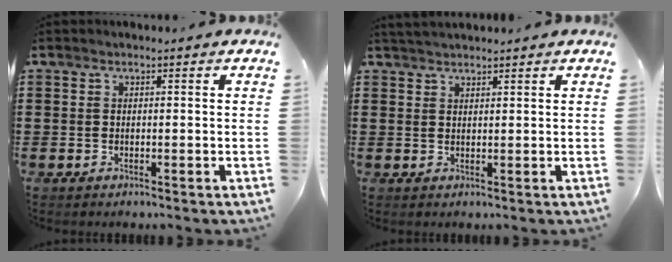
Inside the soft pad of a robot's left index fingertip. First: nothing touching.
{"total": 1.6, "force": [1.6, 0.1, 0.2], "torque": [-0.007, 0.002, 0.032]}